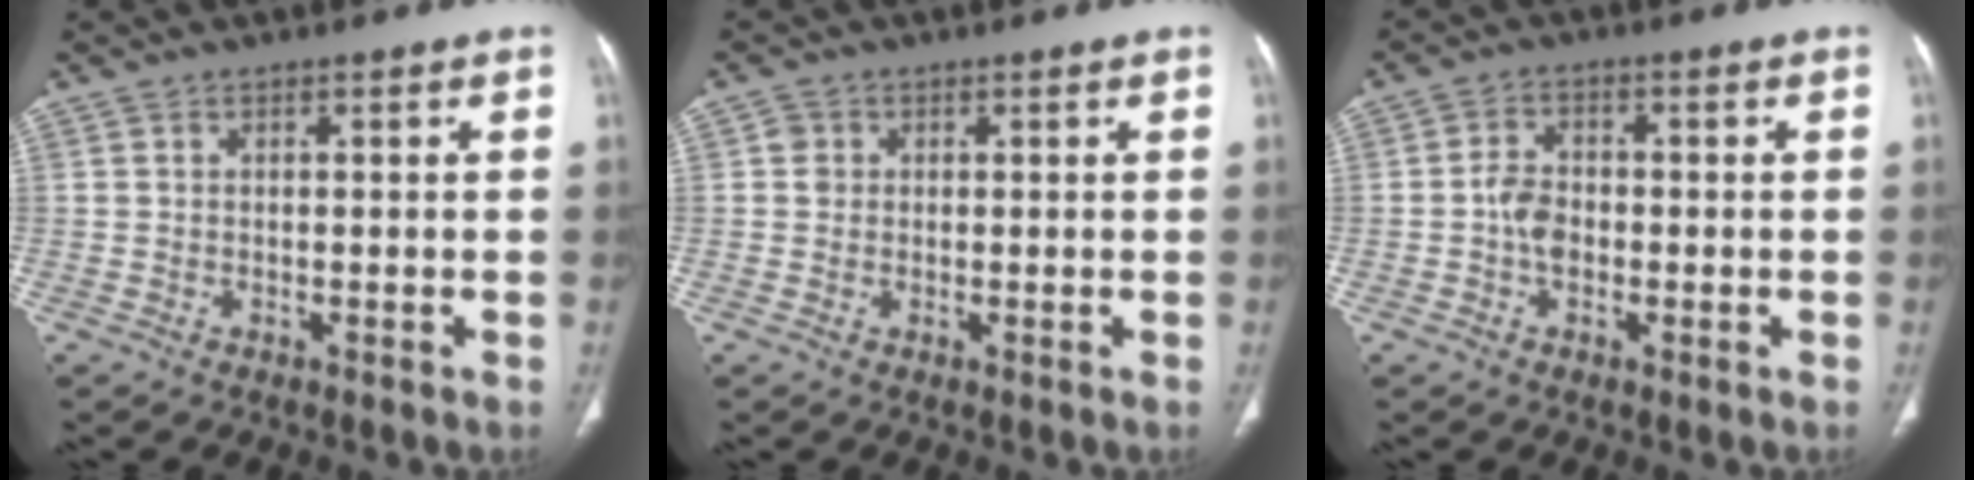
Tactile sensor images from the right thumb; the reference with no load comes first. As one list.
[{"total": 1.7, "force": [0.4, 1.6, 0.4], "torque": [0.001, 0.001, 0.003]}, {"total": 4.2, "force": [-0.8, 3.0, 2.9], "torque": [-0.049, 0.012, -0.020]}]